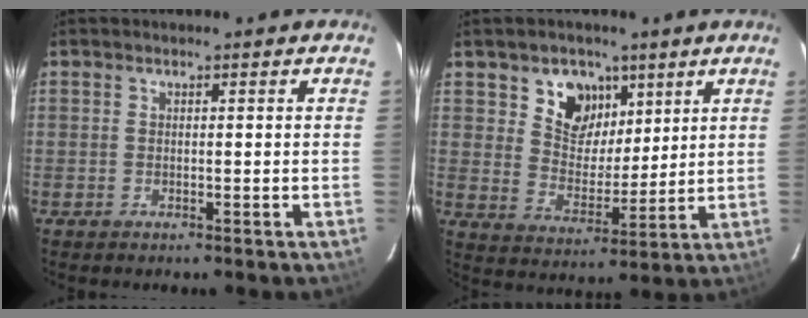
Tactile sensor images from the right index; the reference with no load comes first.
{"total": 9.4, "force": [5.0, 7.2, 3.5], "torque": [-0.061, -0.003, 0.092]}